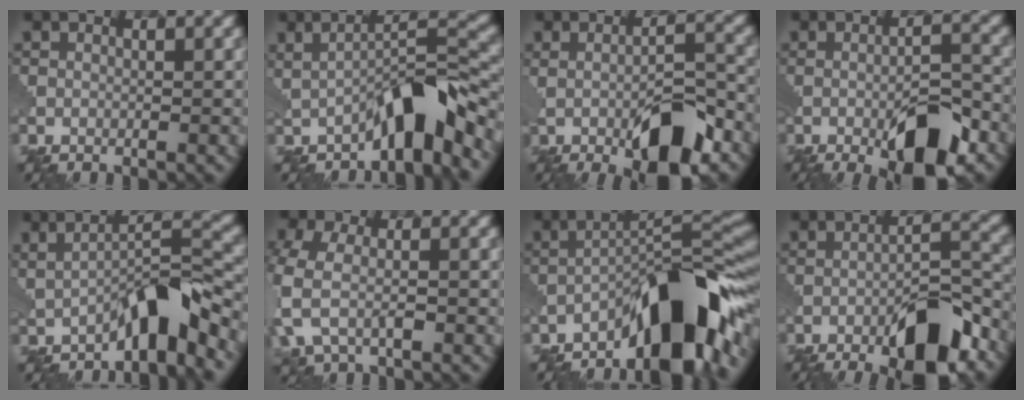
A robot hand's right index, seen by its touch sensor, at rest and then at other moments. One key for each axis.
{"total": 5.8, "fx": -2.7, "fy": 1.2, "fz": 5.0, "tx": -0.073, "ty": 0.013, "tz": -0.045}
{"total": 7.5, "fx": -2.6, "fy": 2.2, "fz": 6.7, "tx": -0.111, "ty": -0.008, "tz": -0.037}
{"total": 7.2, "fx": -3.1, "fy": 1.9, "fz": 6.2, "tx": -0.097, "ty": -0.001, "tz": -0.047}
{"total": 5.1, "fx": -2.5, "fy": 1.0, "fz": 4.3, "tx": -0.063, "ty": 0.012, "tz": -0.043}
{"total": 5.3, "fx": -1.5, "fy": 3.1, "fz": 4.0, "tx": -0.110, "ty": 0.000, "tz": -0.037}
{"total": 11.1, "fx": -6.6, "fy": 2.8, "fz": 8.5, "tx": -0.104, "ty": 0.020, "tz": -0.115}
{"total": 9.1, "fx": -5.5, "fy": 2.4, "fz": 6.8, "tx": -0.096, "ty": 0.007, "tz": -0.086}